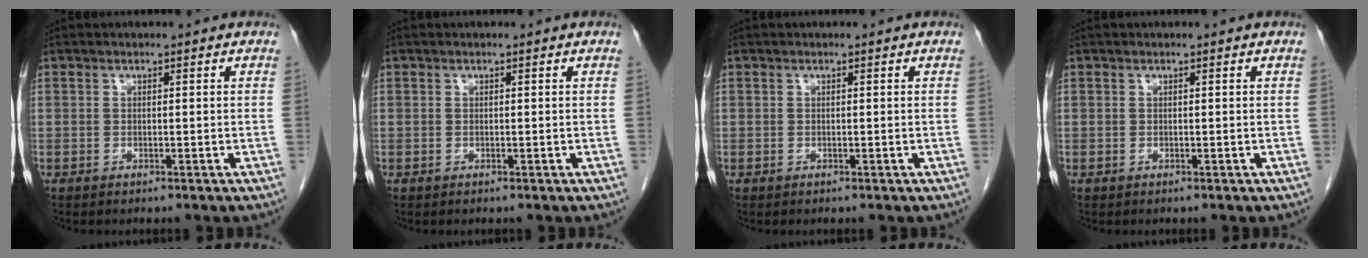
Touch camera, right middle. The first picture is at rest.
{"total": 0.0}
{"total": 0.0}
{"total": 0.0}